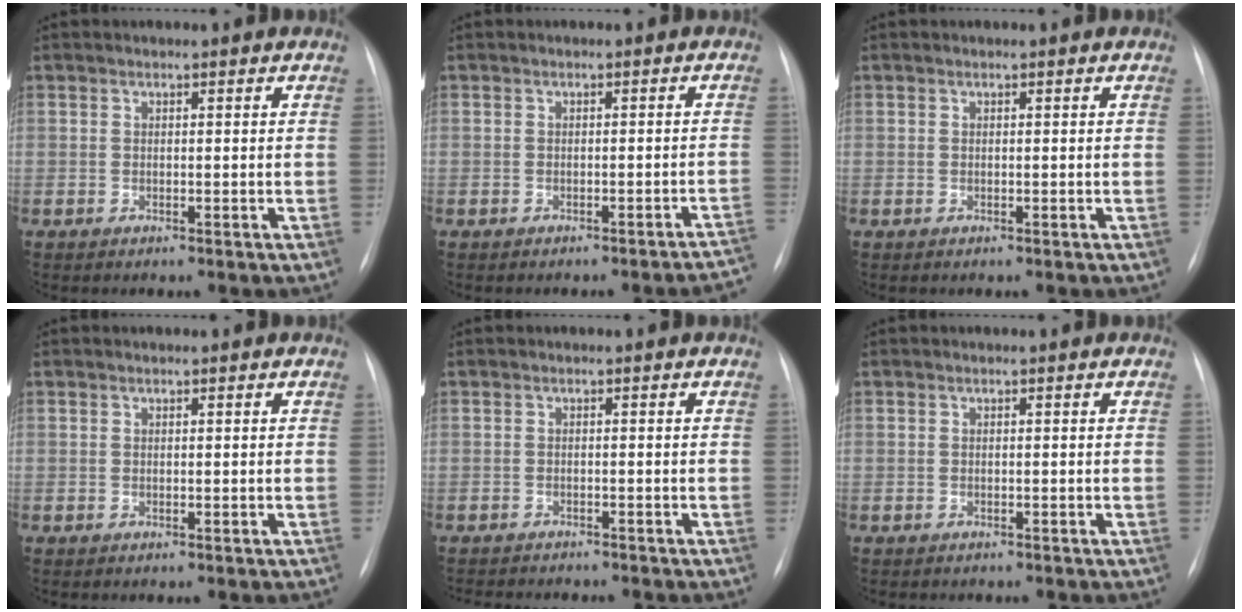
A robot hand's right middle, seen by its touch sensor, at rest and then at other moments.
{"total": 6.8, "force": [-6.4, -0.4, 2.0], "torque": [-0.001, 0.005, -0.066]}
{"total": 0.0}
{"total": 0.0}
{"total": 9.2, "force": [-8.4, 2.0, 3.2], "torque": [-0.043, -0.005, -0.104]}
{"total": 2.1, "force": [-1.8, 1.0, 0.5], "torque": [-0.010, -0.001, -0.021]}